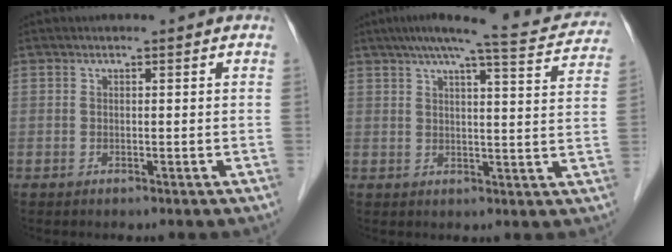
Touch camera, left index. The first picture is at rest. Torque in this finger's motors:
{"motor_torque": [0.43, -0.52, 0.00, -0.01]}